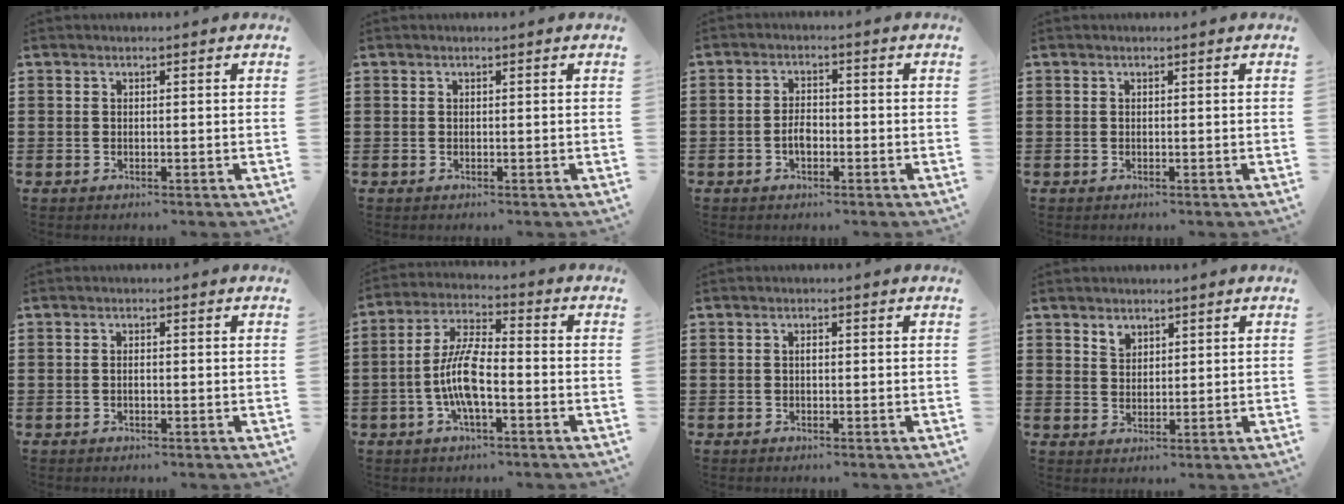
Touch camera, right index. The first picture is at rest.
{"total": 0.0}
{"total": 2.8, "force": [-0.9, 1.5, 2.2], "torque": [-0.051, -0.002, -0.018]}
{"total": 0.0}
{"total": 0.9, "force": [-0.2, 0.2, 0.9], "torque": [-0.019, -0.005, -0.002]}
{"total": 8.7, "force": [-2.1, 2.6, 8.1], "torque": [-0.185, -0.013, -0.046]}
{"total": 0.7, "force": [0.0, 0.3, 0.7], "torque": [-0.014, 0.000, 0.001]}
{"total": 2.3, "force": [1.8, 1.4, 0.4], "torque": [-0.006, 0.000, 0.032]}